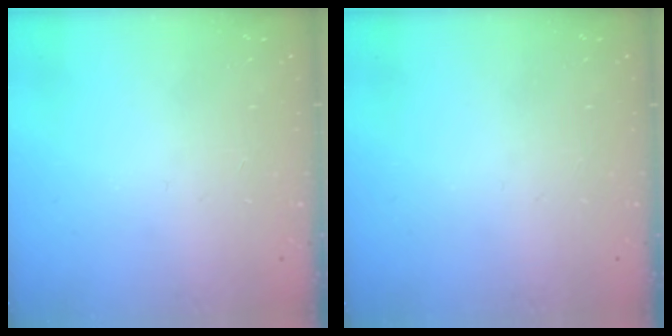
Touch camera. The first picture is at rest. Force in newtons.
{"total": 0.0}